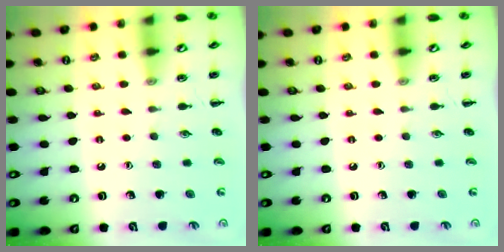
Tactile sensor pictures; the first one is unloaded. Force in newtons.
{"total": 0.0}